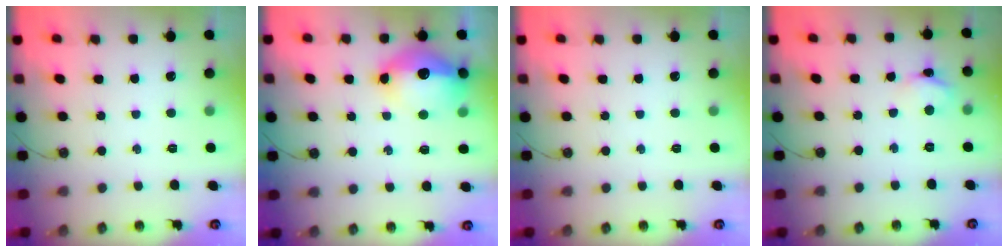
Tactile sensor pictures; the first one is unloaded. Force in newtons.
{"total": 15.0, "press": 14.9, "slide": 1.7}
{"total": 0.0}
{"total": 4.2, "press": 4.2, "slide": 0.4}